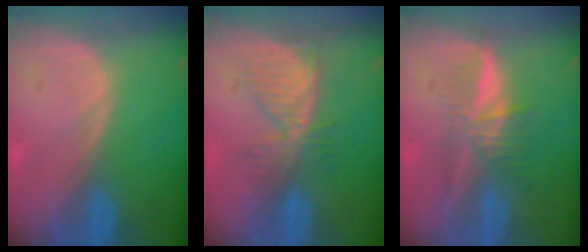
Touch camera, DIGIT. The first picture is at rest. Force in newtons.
{"total": 6.0, "press": 5.9, "slide": 0.6}
{"total": 5.9, "press": 5.5, "slide": 2.2}